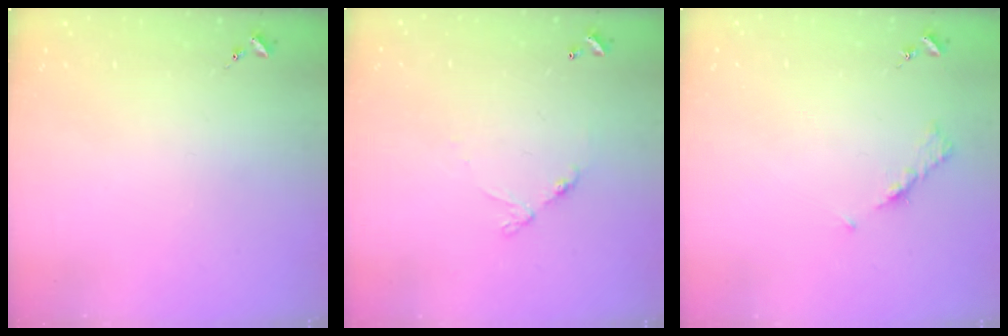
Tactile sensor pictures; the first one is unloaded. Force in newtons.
{"total": 6.8, "press": 6.8, "slide": 0.5}
{"total": 5.3, "press": 5.2, "slide": 0.7}